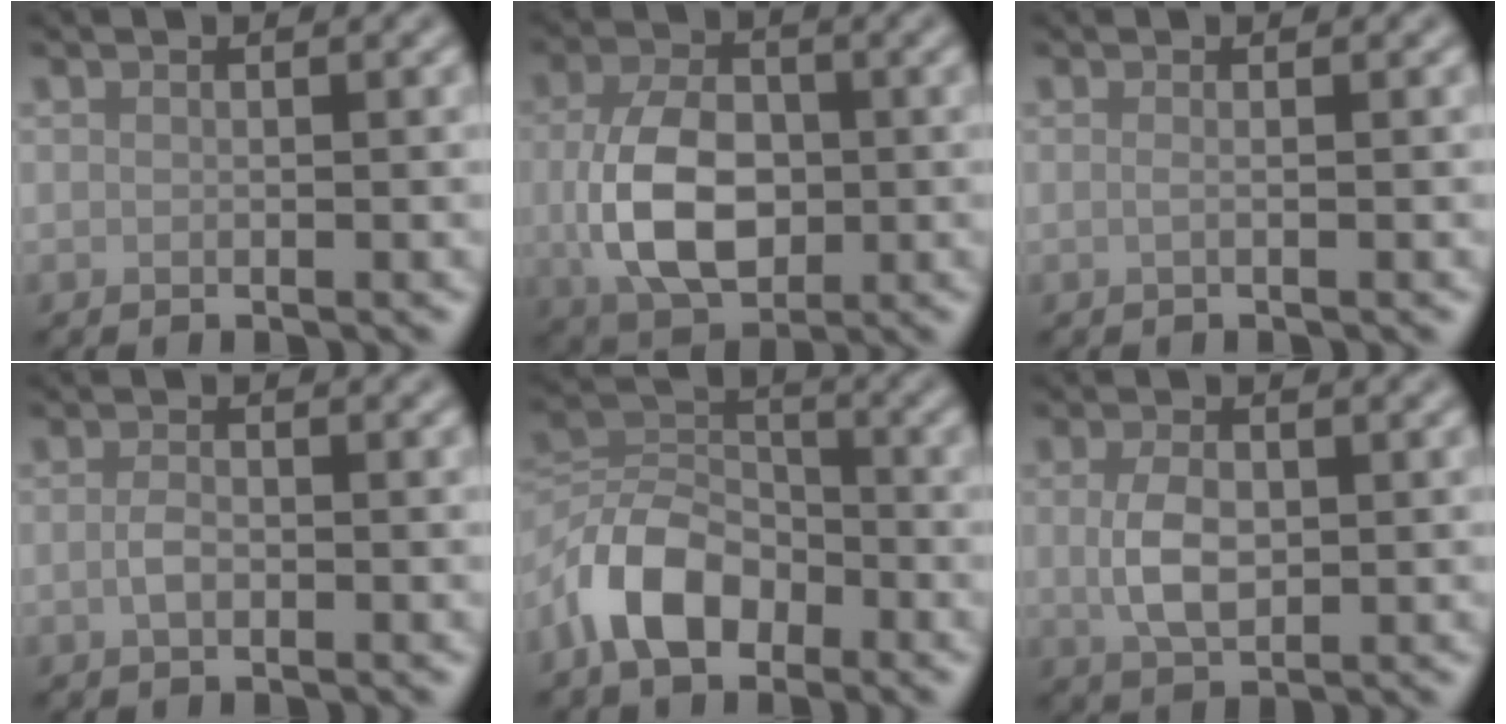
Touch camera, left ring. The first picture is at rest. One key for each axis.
{"total": 7.8, "fx": -0.4, "fy": 5.2, "fz": 5.9, "tx": -0.127, "ty": -0.008, "tz": -0.007}
{"total": 0.9, "fx": -0.1, "fy": 0.4, "fz": 0.8, "tx": -0.012, "ty": -0.004, "tz": -0.007}
{"total": 1.4, "fx": -0.4, "fy": 0.7, "fz": 1.1, "tx": -0.024, "ty": 0.000, "tz": -0.009}
{"total": 7.0, "fx": -3.8, "fy": 4.2, "fz": 4.1, "tx": -0.076, "ty": 0.007, "tz": -0.087}
{"total": 3.7, "fx": 0.1, "fy": 2.2, "fz": 2.9, "tx": -0.066, "ty": -0.001, "tz": 0.004}